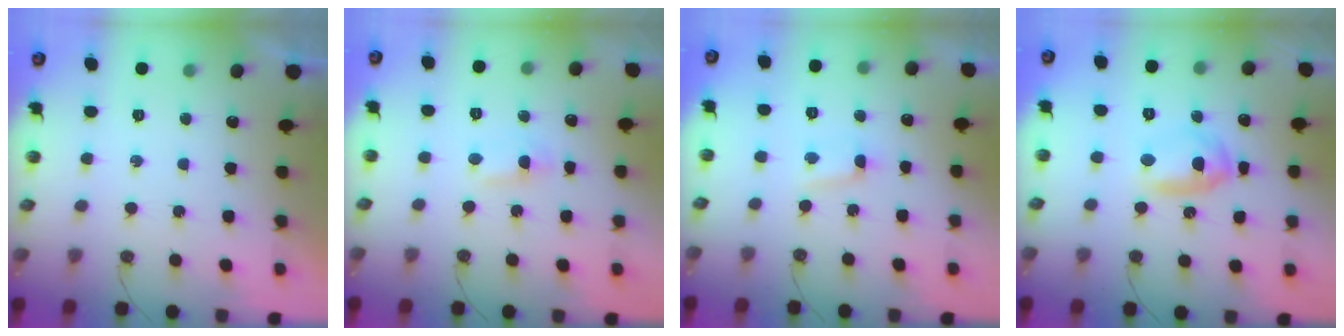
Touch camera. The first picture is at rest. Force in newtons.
{"total": 1.0, "press": 0.9, "slide": 0.6}
{"total": 1.6, "press": 1.5, "slide": 0.2}
{"total": 8.1, "press": 8.1, "slide": 0.4}